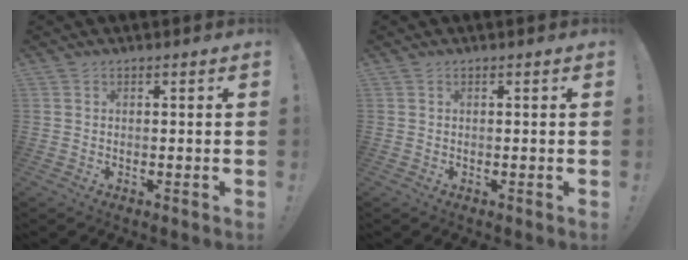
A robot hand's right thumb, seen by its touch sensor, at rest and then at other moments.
{"total": 0.0}